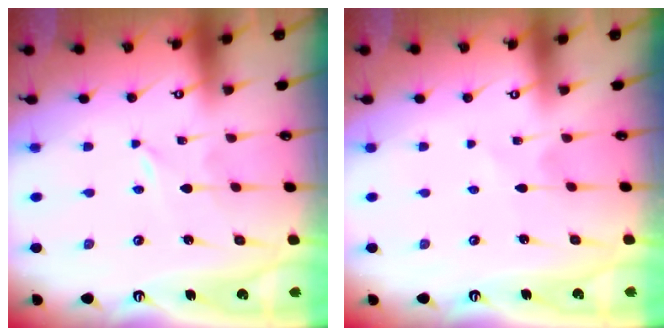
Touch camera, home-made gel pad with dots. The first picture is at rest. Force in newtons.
{"total": 2.5, "press": 2.5, "slide": 0.3}